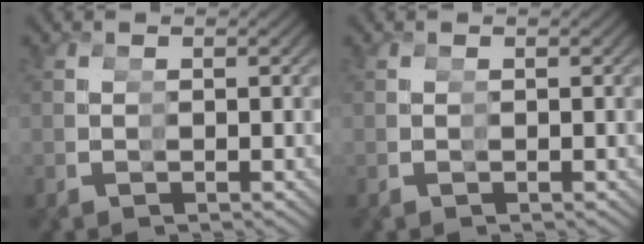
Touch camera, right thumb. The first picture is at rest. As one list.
[{"total": 0.0}]